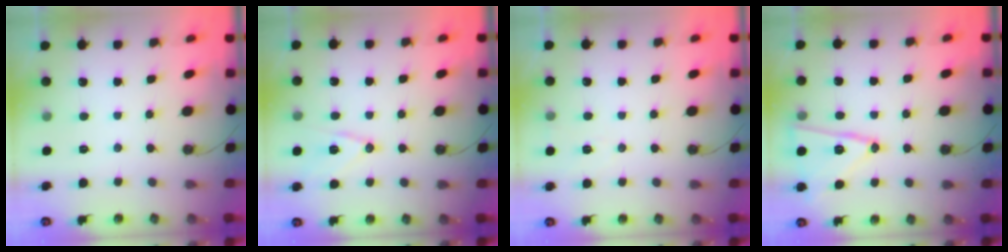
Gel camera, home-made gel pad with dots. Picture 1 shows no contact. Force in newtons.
{"total": 10.9, "press": 10.6, "slide": 2.6}
{"total": 6.7, "press": 5.1, "slide": 4.4}
{"total": 14.7, "press": 14.7, "slide": 0.5}